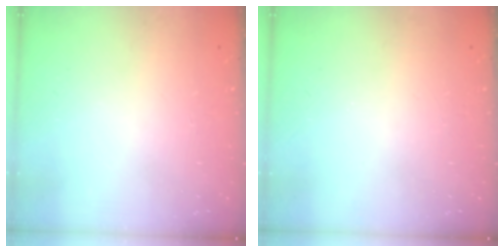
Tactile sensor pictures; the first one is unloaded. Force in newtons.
{"total": 0.0}